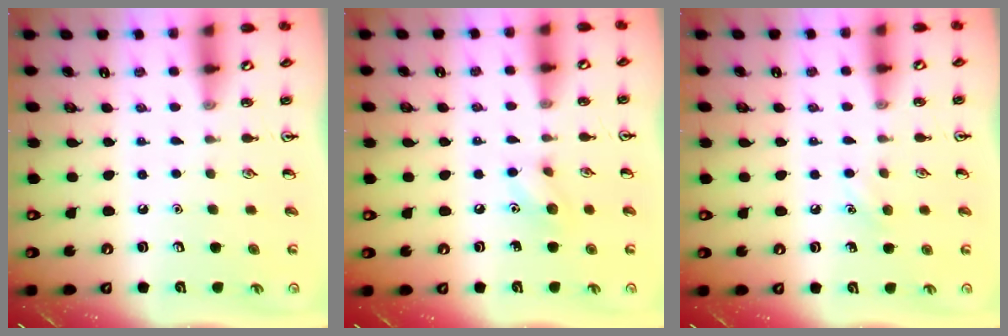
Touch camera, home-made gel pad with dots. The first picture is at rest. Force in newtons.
{"total": 6.3, "press": 6.2, "slide": 0.9}
{"total": 5.9, "press": 5.6, "slide": 1.8}